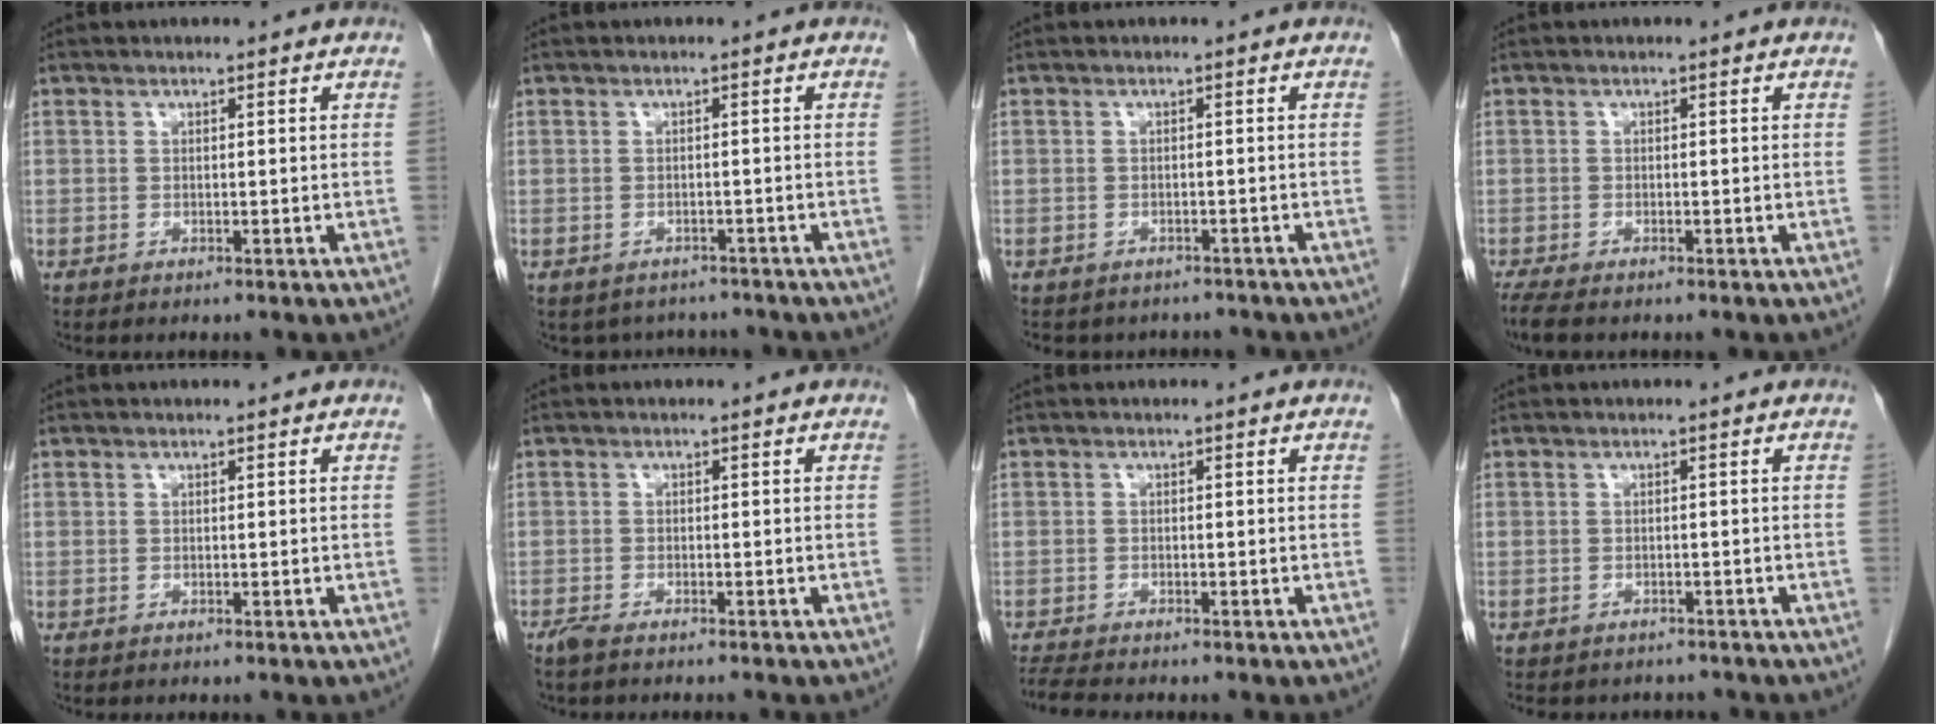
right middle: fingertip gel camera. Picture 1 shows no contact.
{"total": 5.1, "force": [-4.5, 2.4, 0.3], "torque": [0.006, 0.010, -0.055]}
{"total": 5.4, "force": [-4.7, 2.5, 0.5], "torque": [-0.005, 0.005, -0.054]}
{"total": 3.6, "force": [-2.9, 0.8, 2.0], "torque": [-0.043, -0.012, -0.047]}
{"total": 0.0}
{"total": 3.0, "force": [-2.7, 0.3, 1.4], "torque": [-0.024, -0.006, -0.042]}
{"total": 3.8, "force": [-3.6, 0.1, 1.3], "torque": [-0.028, -0.016, -0.061]}
{"total": 6.8, "force": [-6.0, 2.8, 1.3], "torque": [-0.018, 0.001, -0.072]}